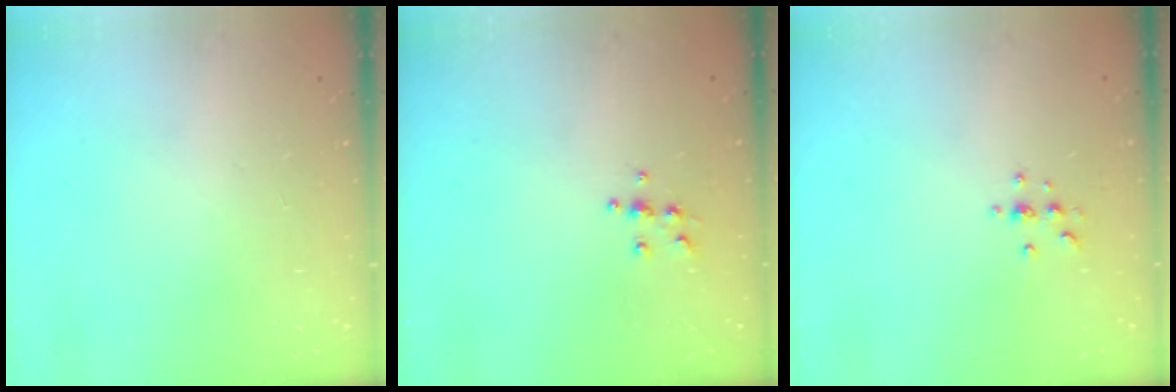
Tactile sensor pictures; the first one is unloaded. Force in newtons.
{"total": 5.5, "press": 5.4, "slide": 0.6}
{"total": 2.9, "press": 2.9, "slide": 0.4}